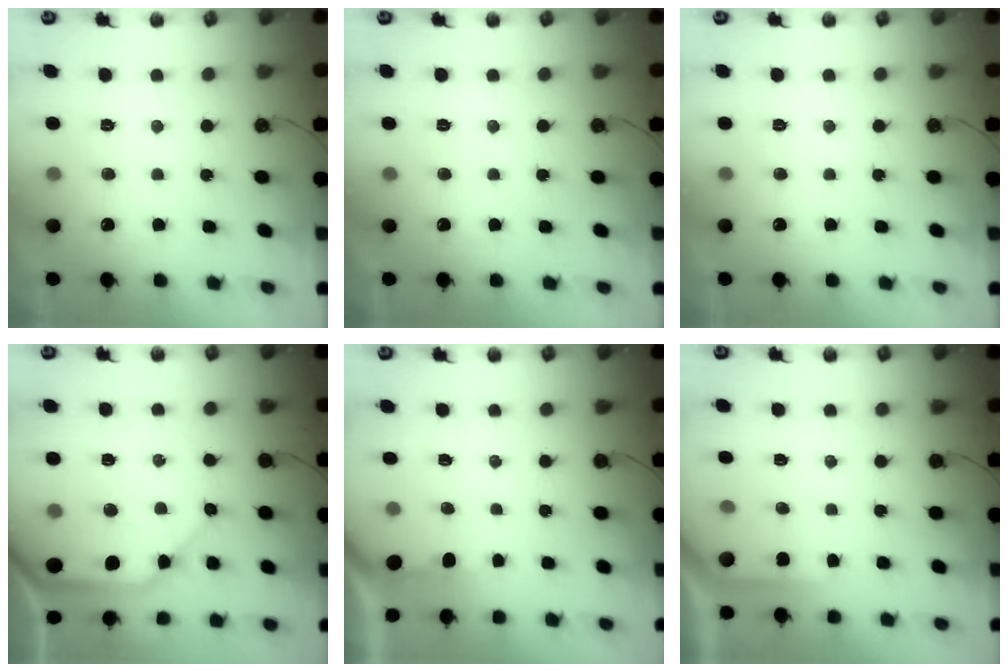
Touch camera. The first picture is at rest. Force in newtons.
{"total": 0.0}
{"total": 0.0}
{"total": 15.7, "press": 15.5, "slide": 2.3}
{"total": 2.4, "press": 2.4, "slide": 0.3}
{"total": 2.9, "press": 2.8, "slide": 0.2}